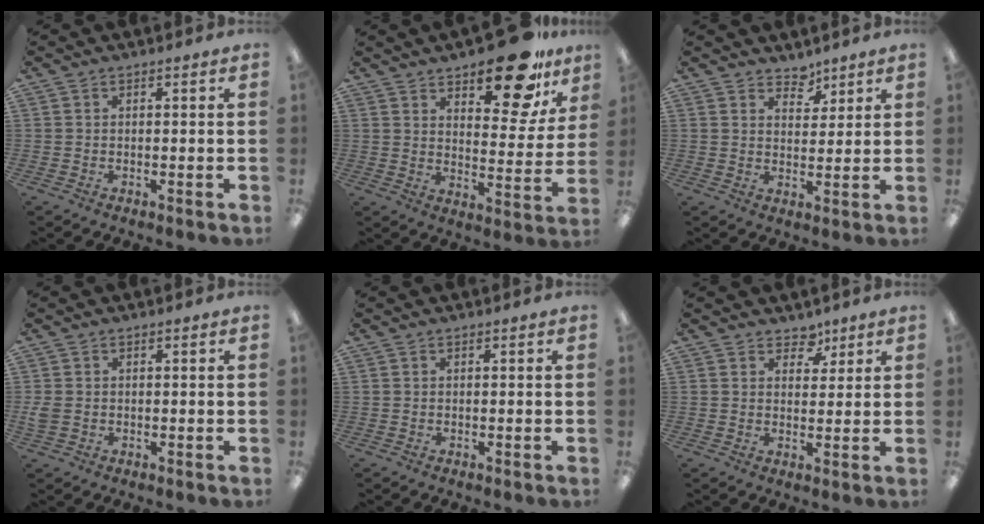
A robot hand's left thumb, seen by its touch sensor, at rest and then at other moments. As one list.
[{"total": 16.5, "force": [11.9, 6.5, 9.4], "torque": [-0.121, -0.071, 0.196]}, {"total": 4.6, "force": [3.9, 2.3, 0.4], "torque": [0.004, -0.027, 0.070]}, {"total": 2.5, "force": [-0.2, 2.0, 1.5], "torque": [-0.026, 0.006, -0.003]}, {"total": 0.0}, {"total": 4.7, "force": [3.3, 2.9, 1.3], "torque": [-0.003, -0.019, 0.056]}]